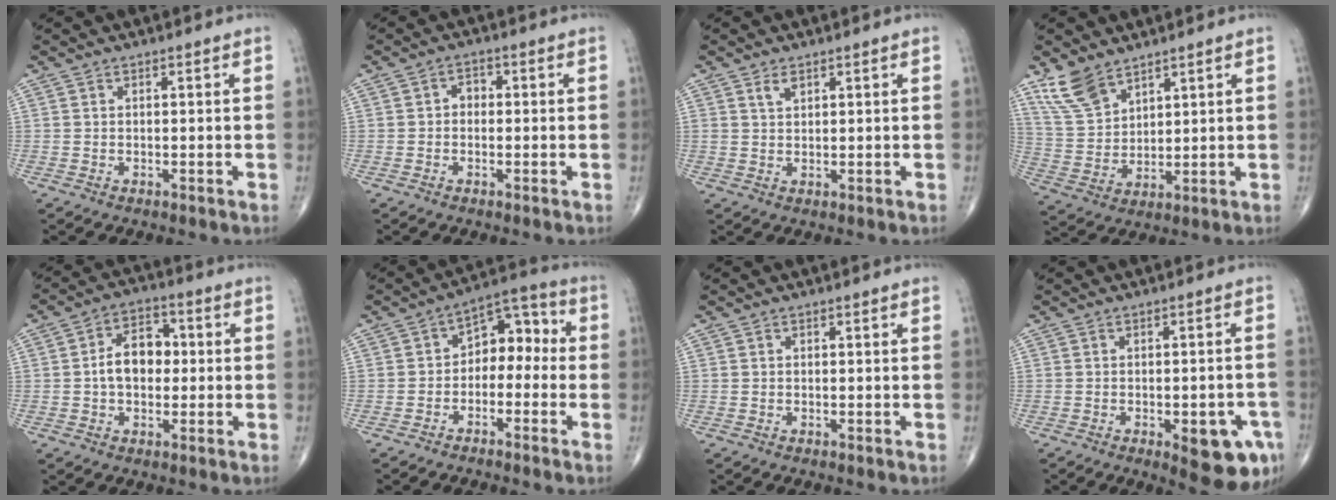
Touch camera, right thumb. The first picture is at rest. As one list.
[{"total": 2.3, "force": [-0.1, 1.9, 1.4], "torque": [-0.007, 0.013, -0.009]}, {"total": 2.0, "force": [1.2, 1.1, 1.1], "torque": [-0.017, -0.006, 0.026]}, {"total": 8.7, "force": [6.5, 4.4, 4.0], "torque": [-0.071, -0.026, 0.143]}, {"total": 8.7, "force": [0.1, 6.0, 6.4], "torque": [-0.083, 0.022, -0.007]}, {"total": 8.9, "force": [-1.4, 6.0, 6.4], "torque": [-0.054, 0.049, -0.040]}, {"total": 0.0}, {"total": 10.2, "force": [-4.1, 3.7, 8.6], "torque": [-0.079, 0.007, -0.042]}]